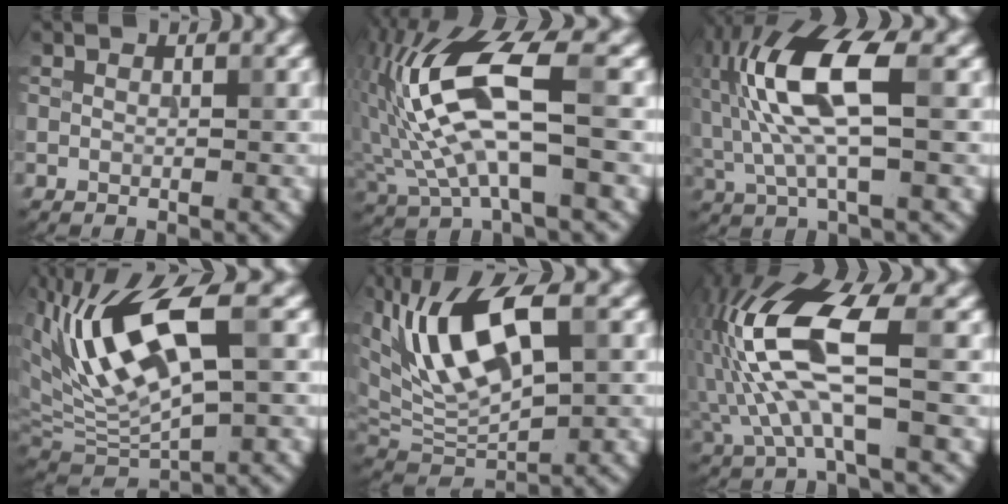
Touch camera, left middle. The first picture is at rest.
{"total": 10.9, "force": [1.1, 3.8, 10.2], "torque": [-0.217, 0.011, 0.019]}
{"total": 9.1, "force": [1.2, 3.0, 8.5], "torque": [-0.186, 0.013, 0.019]}
{"total": 11.1, "force": [2.9, 3.9, 10.0], "torque": [-0.198, 0.003, 0.056]}
{"total": 10.4, "force": [3.3, 4.3, 8.9], "torque": [-0.168, 0.009, 0.056]}
{"total": 8.8, "force": [0.0, 3.0, 8.3], "torque": [-0.182, 0.016, 0.001]}